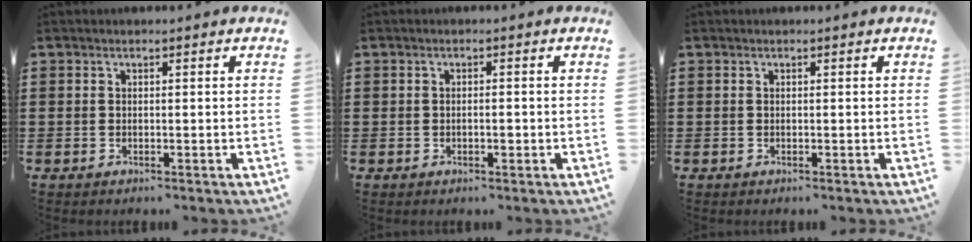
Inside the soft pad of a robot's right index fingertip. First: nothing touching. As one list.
[{"total": 1.3, "force": [-0.4, 0.5, 1.1], "torque": [-0.022, -0.002, -0.006]}, {"total": 0.0}]